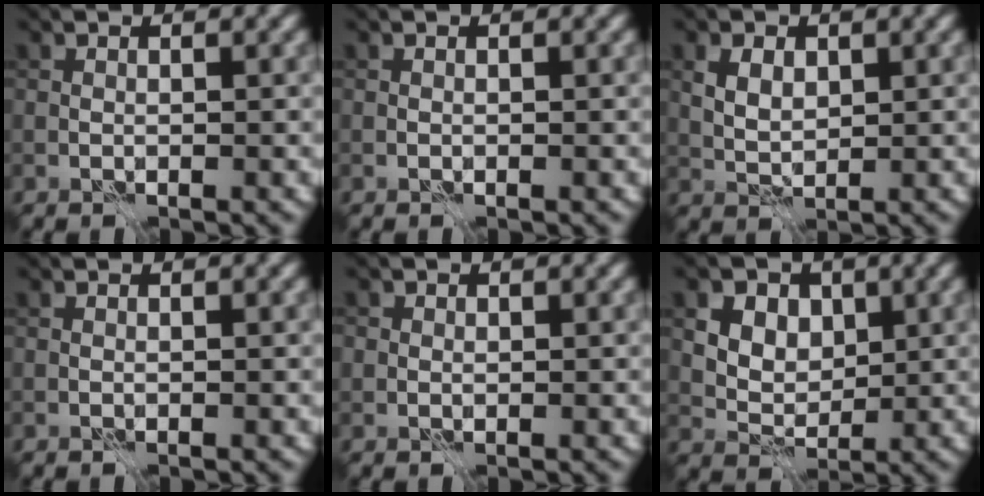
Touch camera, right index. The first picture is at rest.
{"total": 0.0}
{"total": 2.6, "force": [0.8, 1.7, 1.9], "torque": [-0.039, 0.001, 0.016]}
{"total": 0.0}
{"total": 0.7, "force": [0.2, 0.7, 0.2], "torque": [0.001, -0.001, -0.001]}
{"total": 8.9, "force": [4.1, 6.5, 4.4], "torque": [-0.076, 0.019, 0.058]}